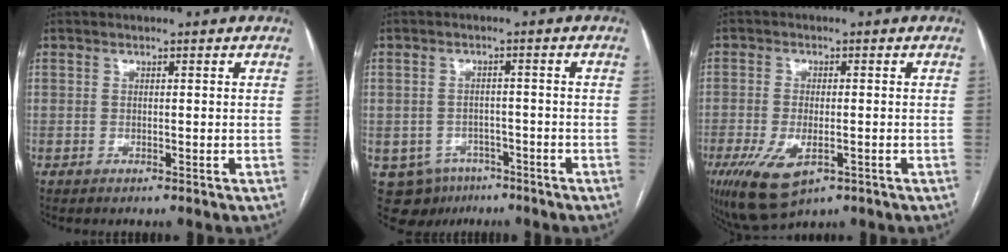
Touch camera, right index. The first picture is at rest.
{"total": 8.2, "force": [-4.6, 6.5, 1.9], "torque": [-0.039, 0.009, -0.057]}
{"total": 8.8, "force": [-4.0, 3.7, 6.9], "torque": [-0.130, -0.019, -0.059]}